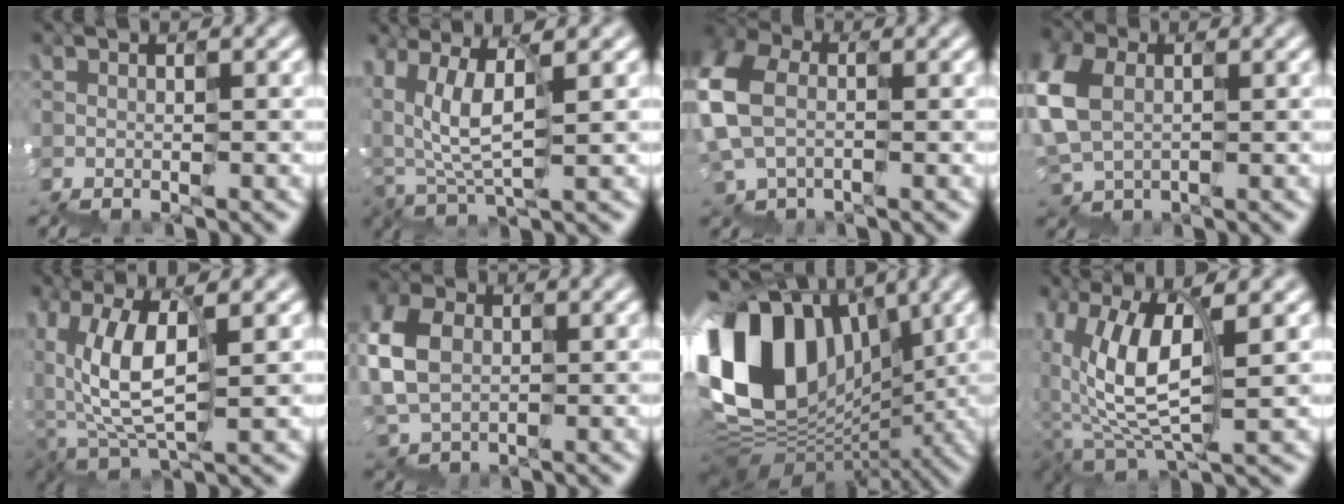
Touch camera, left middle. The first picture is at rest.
{"total": 3.5, "force": [2.3, 1.5, 2.2], "torque": [-0.068, 0.019, 0.042]}
{"total": 4.7, "force": [0.5, 4.1, 2.4], "torque": [-0.089, 0.016, 0.003]}
{"total": 4.0, "force": [0.9, 3.5, 1.8], "torque": [-0.073, 0.016, 0.014]}
{"total": 4.9, "force": [1.7, 2.8, 3.6], "torque": [-0.096, 0.018, 0.029]}
{"total": 4.5, "force": [0.8, 3.9, 2.0], "torque": [-0.068, 0.025, 0.011]}
{"total": 13.7, "force": [4.1, 10.4, 7.9], "torque": [-0.174, 0.047, 0.060]}
{"total": 5.8, "force": [1.9, 3.1, 4.5], "torque": [-0.107, 0.012, 0.034]}